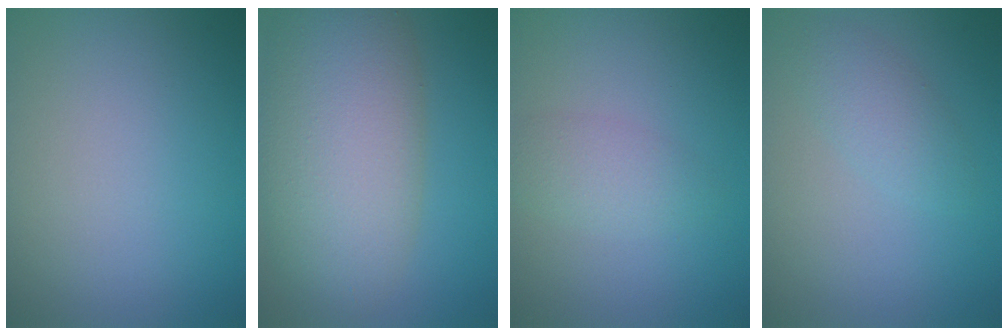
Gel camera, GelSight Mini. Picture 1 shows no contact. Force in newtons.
{"total": 10.0, "press": 10.0, "slide": 0.6}
{"total": 2.1, "press": 2.1, "slide": 0.1}
{"total": 2.1, "press": 2.1, "slide": 0.1}